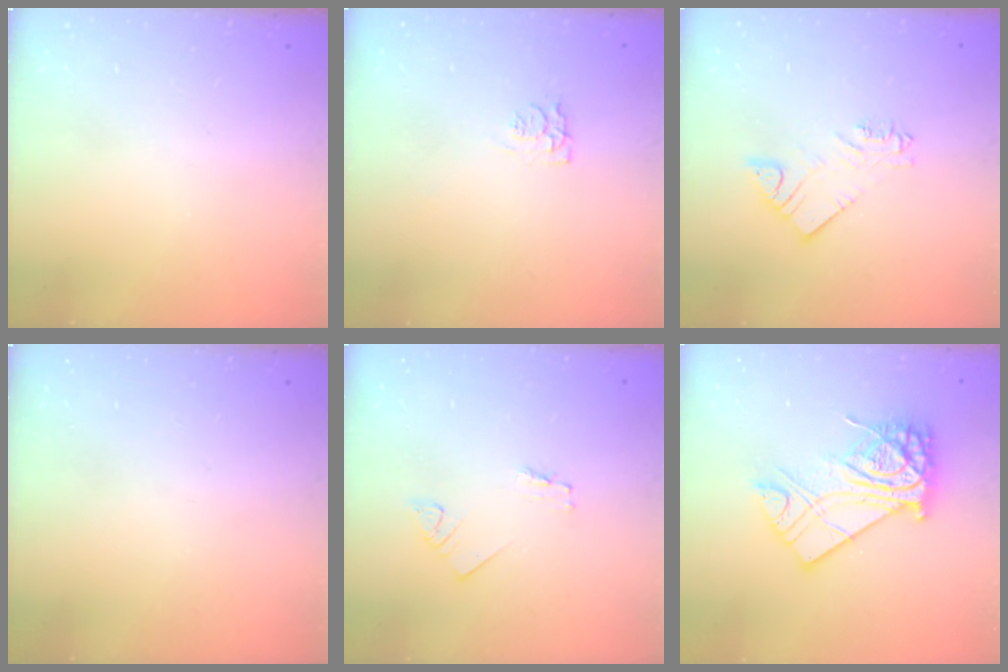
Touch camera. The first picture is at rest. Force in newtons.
{"total": 5.0, "press": 4.9, "slide": 0.5}
{"total": 4.0, "press": 4.0, "slide": 0.2}
{"total": 0.0}
{"total": 1.6, "press": 1.6, "slide": 0.1}
{"total": 15.8, "press": 15.7, "slide": 1.3}